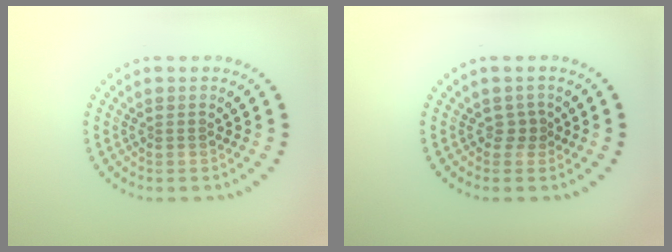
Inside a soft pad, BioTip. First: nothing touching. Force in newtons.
{"total": 1.1, "press": 0.8, "slide": 0.8}